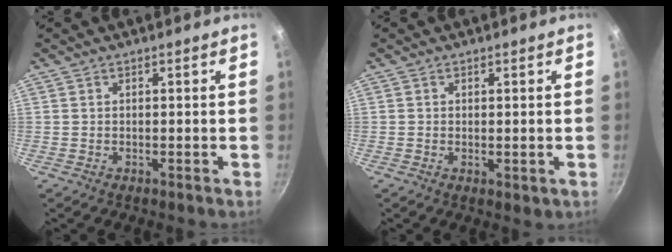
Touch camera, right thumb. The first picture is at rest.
{"total": 1.2, "force": [0.2, 0.6, 1.0], "torque": [-0.015, -0.007, 0.001]}